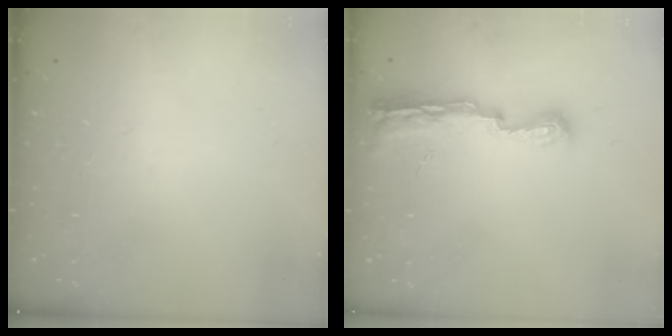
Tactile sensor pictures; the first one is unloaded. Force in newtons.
{"total": 9.3, "press": 9.3, "slide": 0.5}